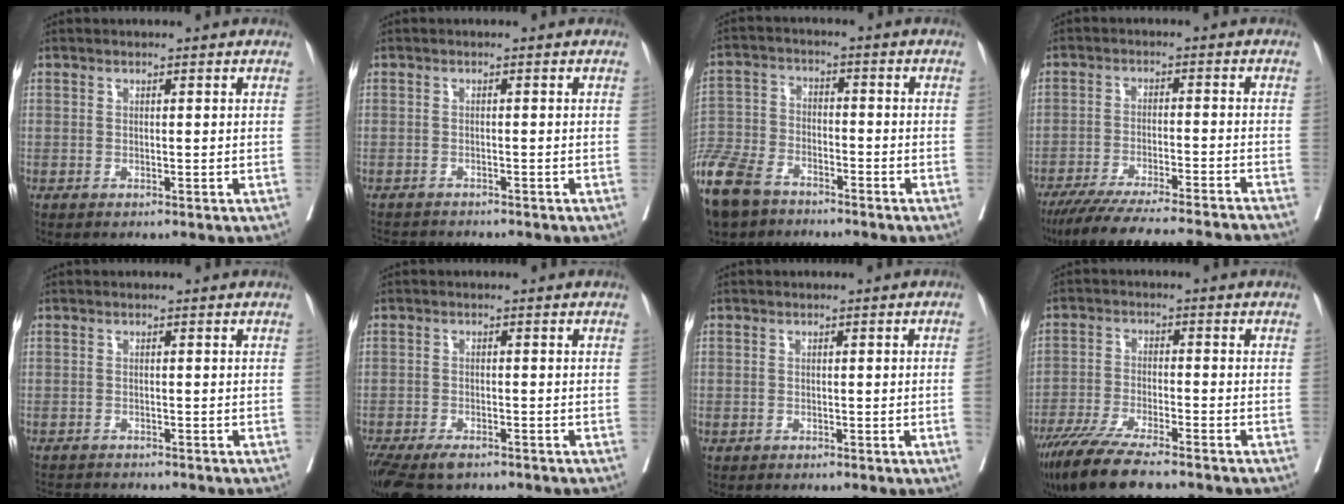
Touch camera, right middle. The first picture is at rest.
{"total": 5.3, "force": [-5.1, 0.8, 1.2], "torque": [-0.015, -0.008, -0.078]}
{"total": 14.3, "force": [-10.7, 6.5, 7.0], "torque": [-0.175, -0.027, -0.199]}
{"total": 20.6, "force": [-18.7, 0.3, 8.5], "torque": [-0.116, -0.042, -0.263]}
{"total": 4.5, "force": [-4.4, 0.7, 1.0], "torque": [-0.013, -0.010, -0.068]}
{"total": 9.2, "force": [-6.5, 3.9, 5.1], "torque": [-0.102, -0.013, -0.104]}
{"total": 1.1, "force": [-0.3, 0.2, 1.1], "torque": [-0.019, 0.008, -0.003]}
{"total": 10.9, "force": [-8.7, 1.3, 6.4], "torque": [-0.111, -0.029, -0.148]}